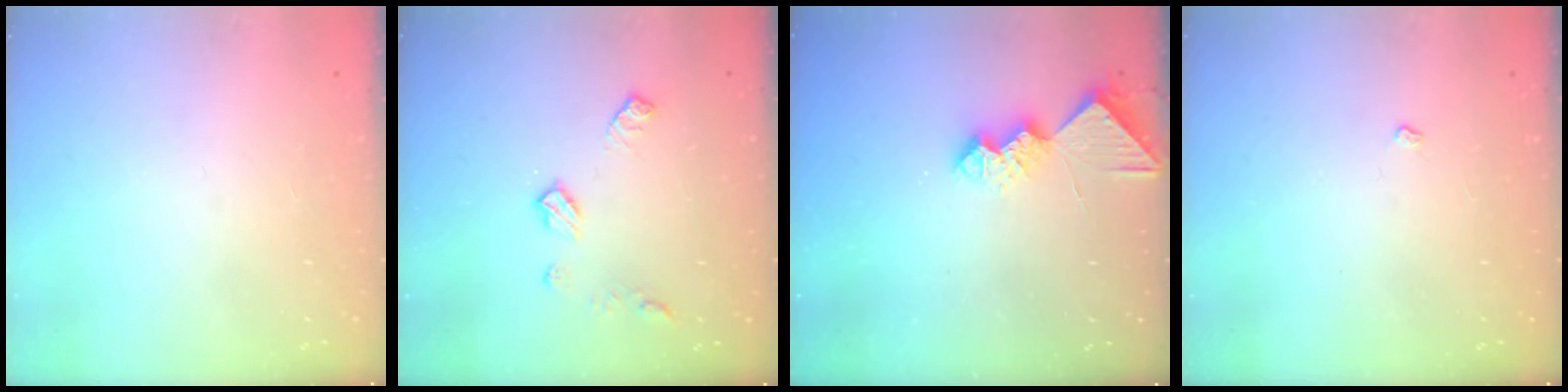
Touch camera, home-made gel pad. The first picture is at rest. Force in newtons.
{"total": 7.9, "press": 7.9, "slide": 0.3}
{"total": 9.4, "press": 9.3, "slide": 0.7}
{"total": 3.2, "press": 3.2, "slide": 0.5}